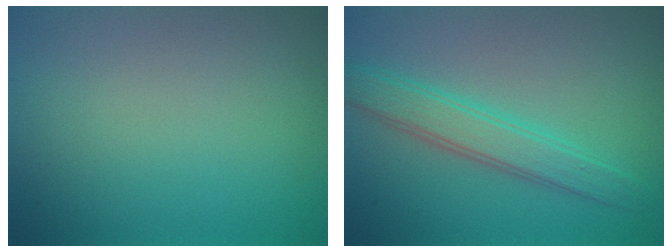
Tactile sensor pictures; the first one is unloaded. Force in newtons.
{"total": 3.6, "press": 3.6, "slide": 0.2}